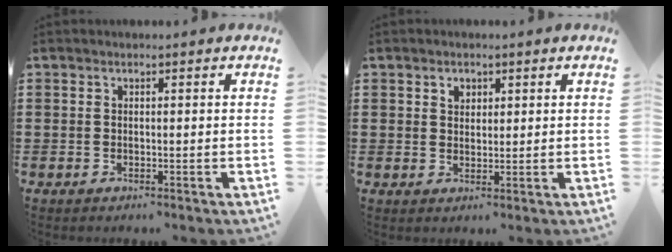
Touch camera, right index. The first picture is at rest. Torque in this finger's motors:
{"motor_torque": [0.02, -0.01, 0.02, 0.03]}